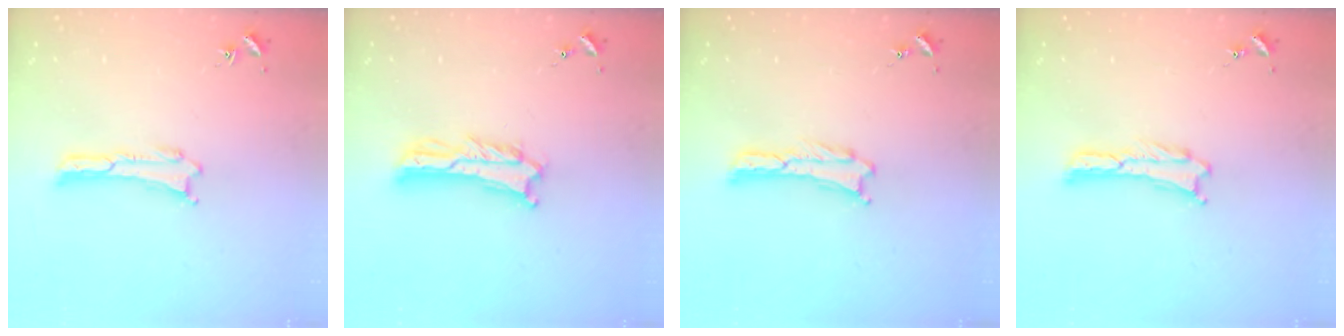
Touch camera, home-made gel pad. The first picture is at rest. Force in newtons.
{"total": 3.1, "press": 3.1, "slide": 0.4}
{"total": 0.0}
{"total": 0.0}